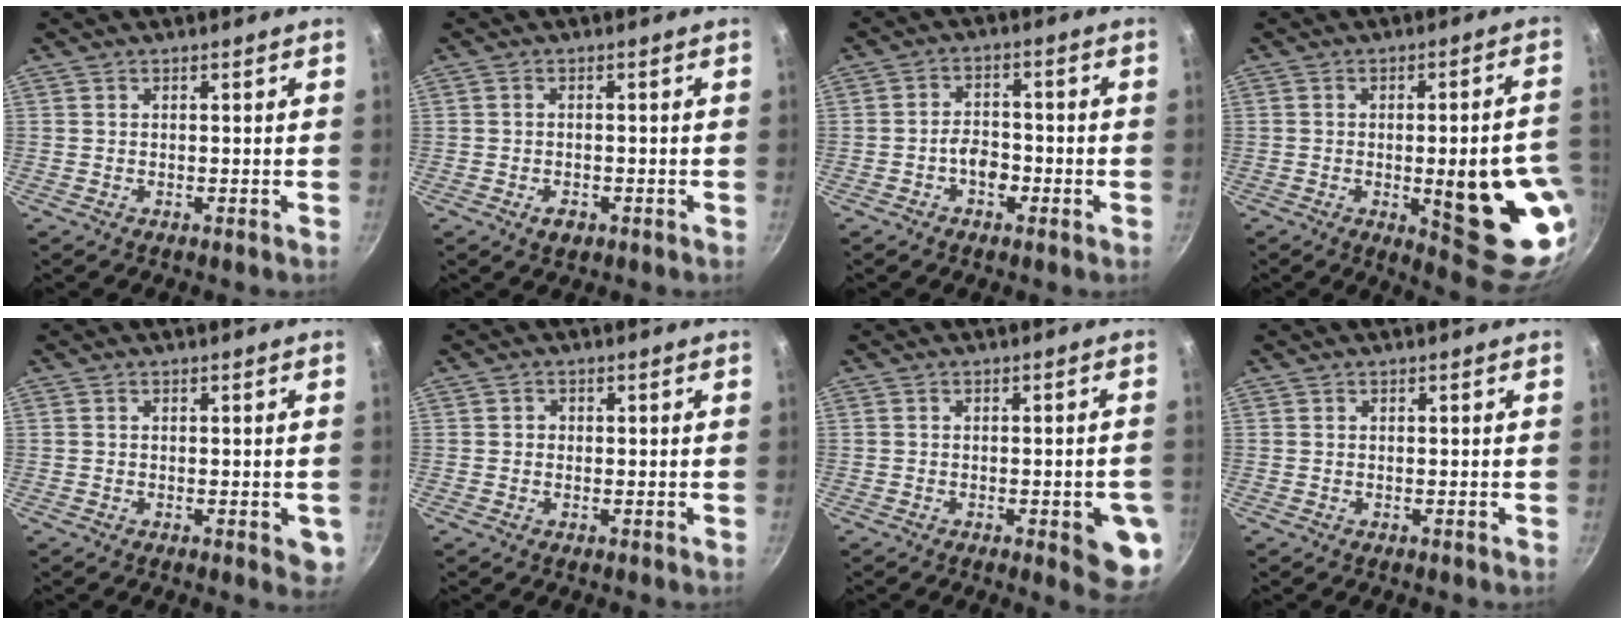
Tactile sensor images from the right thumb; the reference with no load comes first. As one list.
[{"total": 2.5, "force": [-1.2, 1.5, 1.6], "torque": [-0.025, 0.004, -0.020]}, {"total": 3.6, "force": [-1.2, 2.5, 2.3], "torque": [-0.020, 0.014, -0.020]}, {"total": 20.9, "force": [-4.0, 6.8, 19.4], "torque": [-0.199, 0.001, -0.038]}, {"total": 3.5, "force": [-0.6, 1.8, 3.0], "torque": [-0.021, -0.001, -0.006]}, {"total": 1.1, "force": [0.0, 1.1, 0.3], "torque": [-0.001, 0.002, -0.001]}, {"total": 8.4, "force": [-2.5, 2.7, 7.6], "torque": [-0.062, 0.005, -0.027]}, {"total": 0.0}]